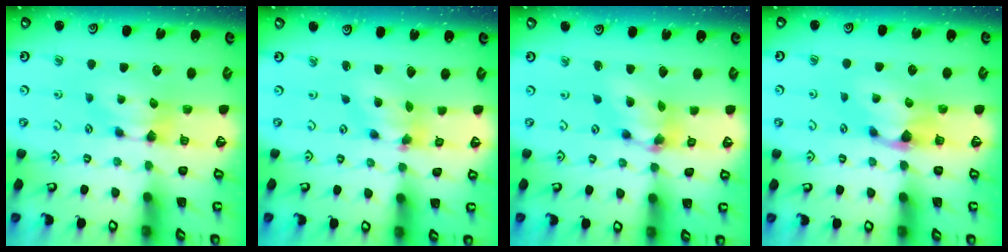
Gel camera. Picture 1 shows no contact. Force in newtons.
{"total": 5.9, "press": 5.5, "slide": 1.9}
{"total": 5.5, "press": 5.2, "slide": 1.9}
{"total": 1.4, "press": 0.9, "slide": 1.0}